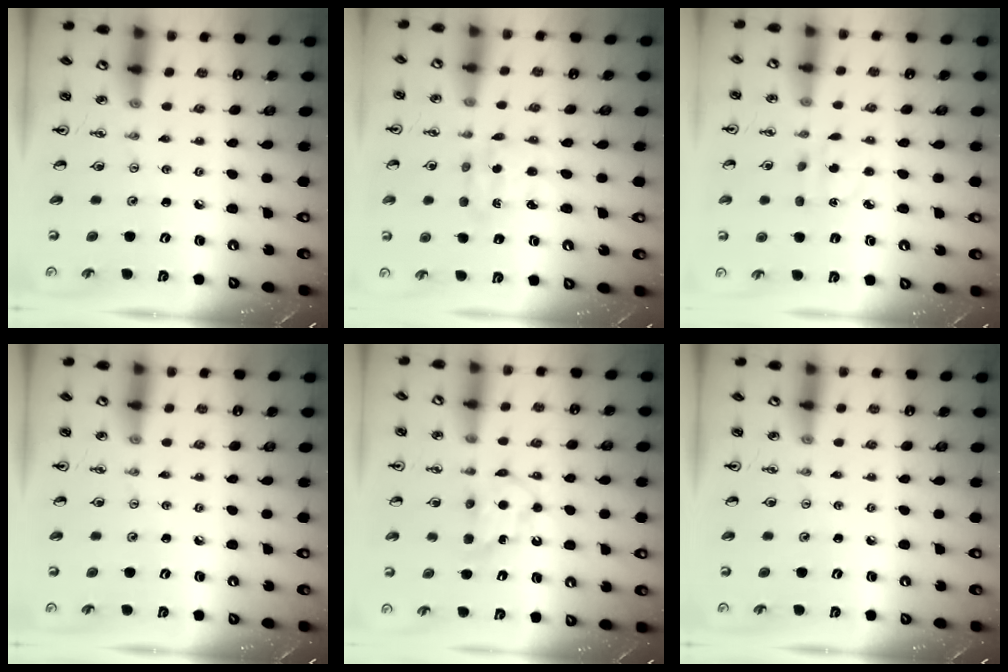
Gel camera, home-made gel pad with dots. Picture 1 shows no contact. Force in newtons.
{"total": 2.5, "press": 2.5, "slide": 0.3}
{"total": 3.3, "press": 3.2, "slide": 0.8}
{"total": 0.0}
{"total": 6.1, "press": 6.1, "slide": 0.7}
{"total": 0.0}